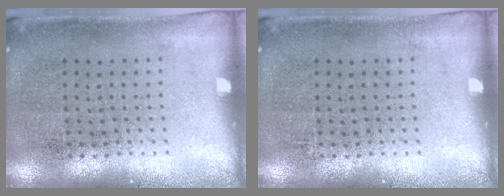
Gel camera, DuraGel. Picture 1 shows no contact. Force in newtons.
{"total": 0.0}